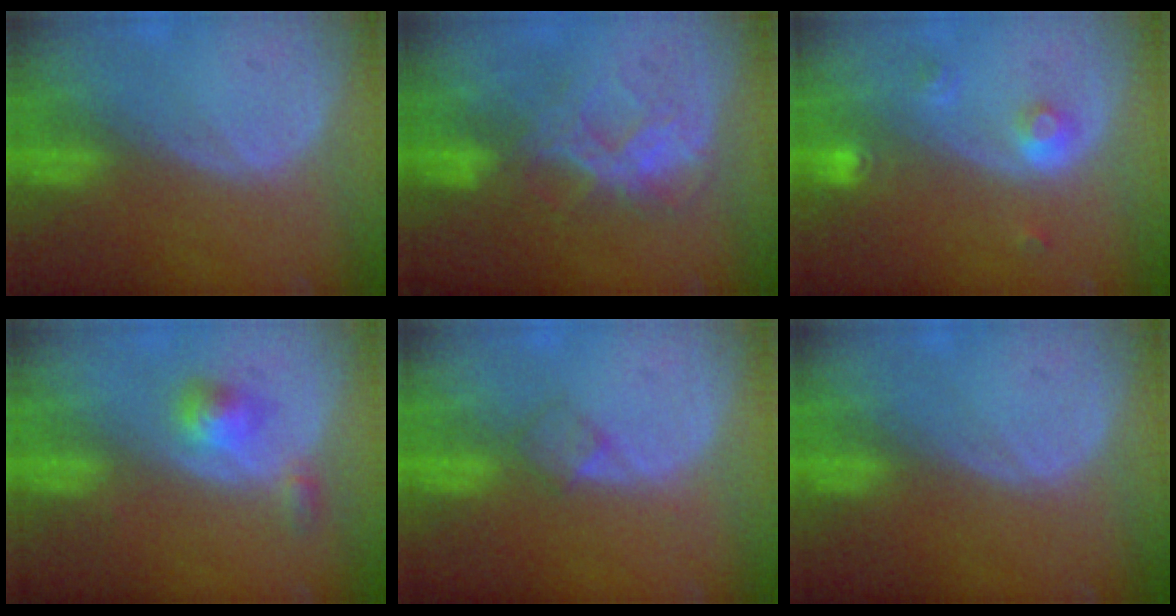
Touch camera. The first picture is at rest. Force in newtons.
{"total": 6.5, "press": 6.5, "slide": 0.4}
{"total": 3.1, "press": 2.8, "slide": 1.2}
{"total": 3.6, "press": 3.4, "slide": 1.2}
{"total": 2.0, "press": 2.0, "slide": 0.2}
{"total": 0.0}